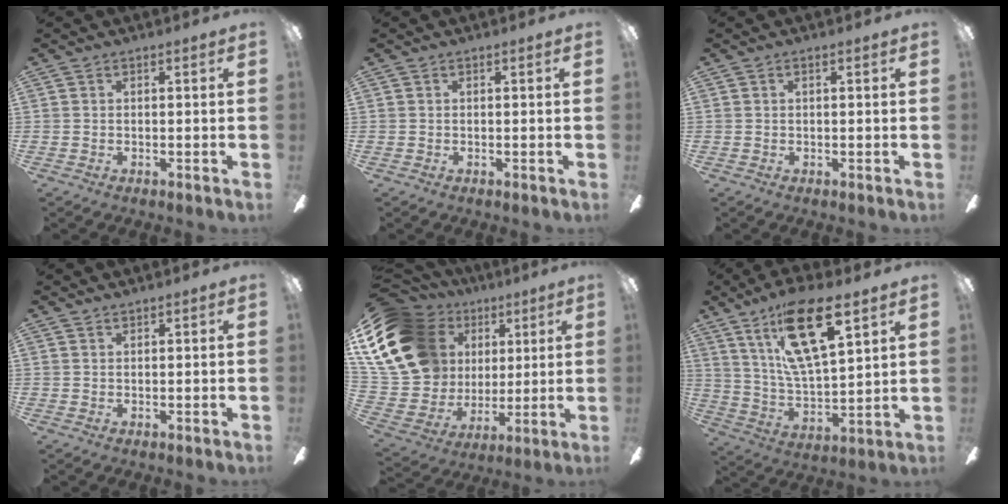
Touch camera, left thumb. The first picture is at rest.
{"total": 0.0}
{"total": 0.5, "force": [0.4, 0.1, 0.4], "torque": [-0.008, 0.001, 0.006]}
{"total": 1.0, "force": [0.9, 0.1, -0.1], "torque": [0.001, -0.001, 0.018]}
{"total": 23.9, "force": [9.2, 17.9, 12.8], "torque": [-0.288, -0.029, 0.195]}
{"total": 20.6, "force": [11.8, 7.6, 15.1], "torque": [-0.268, -0.052, 0.193]}